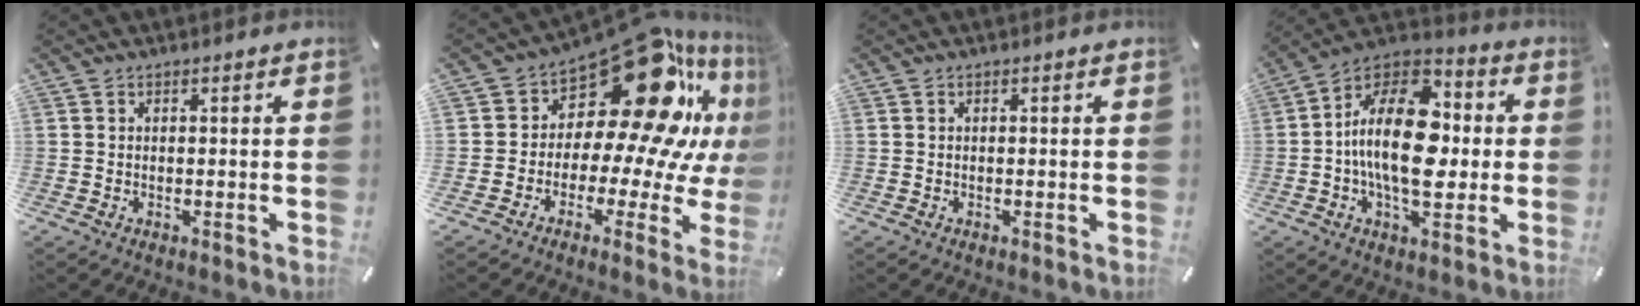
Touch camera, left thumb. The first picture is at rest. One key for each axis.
{"total": 24.2, "fx": 11.9, "fy": 12.4, "fz": 17.1, "tx": -0.236, "ty": -0.108, "tz": 0.202}
{"total": 0.0}
{"total": 20.7, "fx": -0.8, "fy": 12.2, "fz": 16.7, "tx": -0.318, "ty": 0.001, "tz": -0.021}